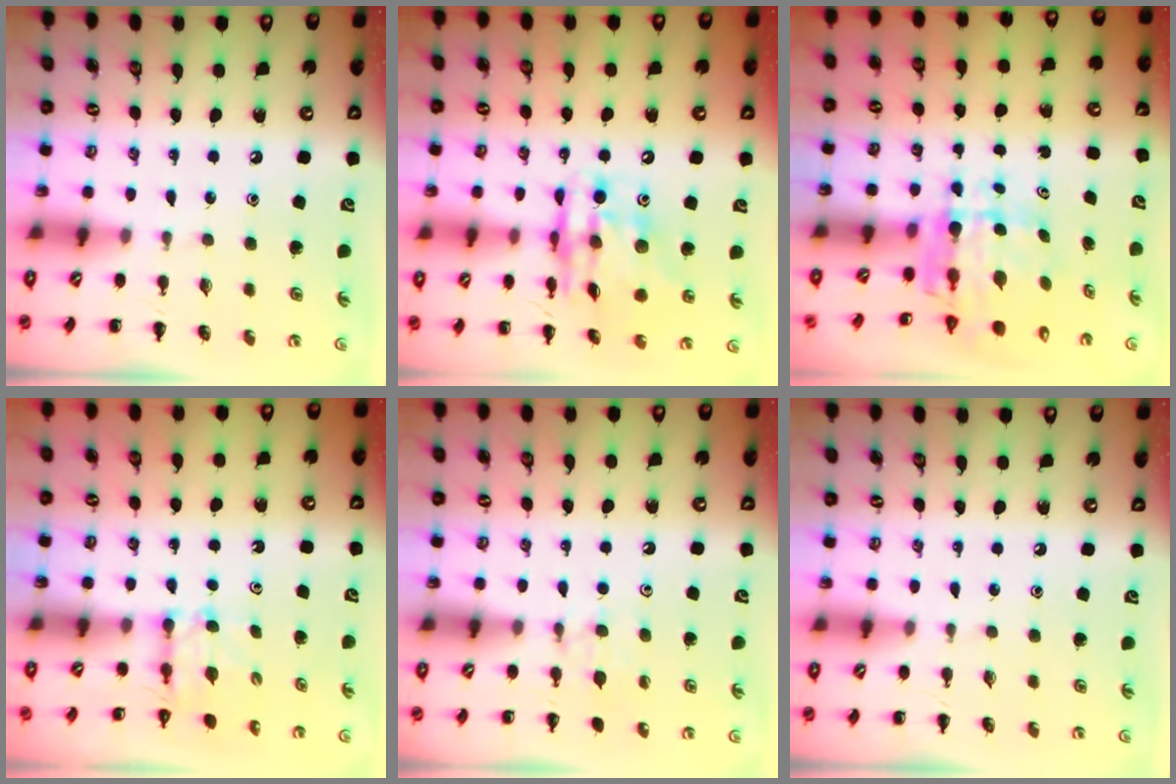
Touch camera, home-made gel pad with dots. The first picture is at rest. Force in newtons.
{"total": 15.4, "press": 15.0, "slide": 3.5}
{"total": 6.7, "press": 6.2, "slide": 2.5}
{"total": 2.8, "press": 2.6, "slide": 1.1}
{"total": 5.6, "press": 5.4, "slide": 1.7}
{"total": 0.0}